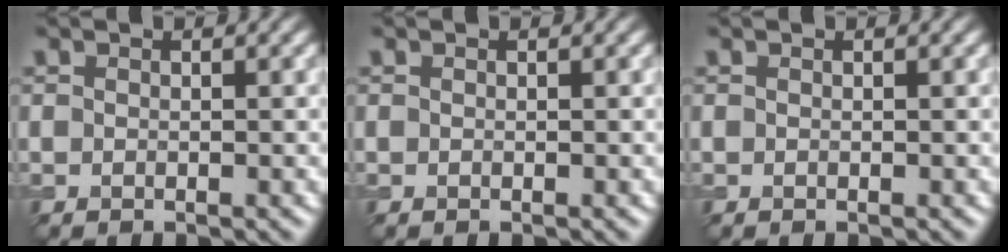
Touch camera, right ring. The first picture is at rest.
{"total": 0.0}
{"total": 0.0}